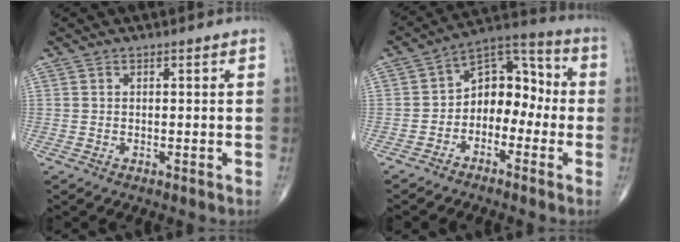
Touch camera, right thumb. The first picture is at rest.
{"total": 10.7, "force": [-2.2, 7.5, 7.3], "torque": [-0.073, 0.053, -0.055]}